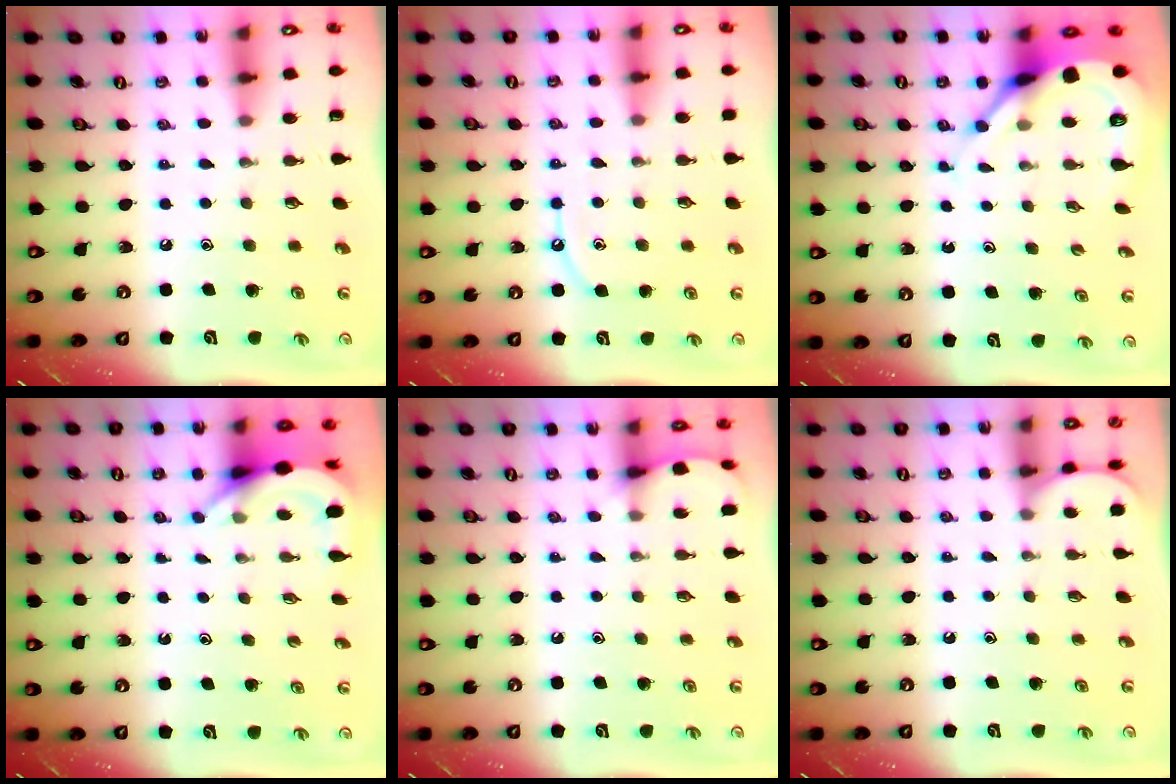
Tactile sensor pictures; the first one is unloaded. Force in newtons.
{"total": 6.0, "press": 5.9, "slide": 0.7}
{"total": 7.3, "press": 7.3, "slide": 0.9}
{"total": 5.5, "press": 5.5, "slide": 0.3}
{"total": 3.5, "press": 3.5, "slide": 0.5}
{"total": 1.1, "press": 1.1, "slide": 0.1}